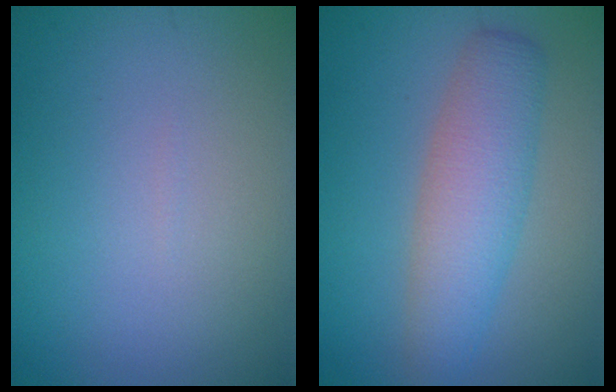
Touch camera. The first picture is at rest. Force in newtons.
{"total": 4.9, "press": 4.9, "slide": 0.1}